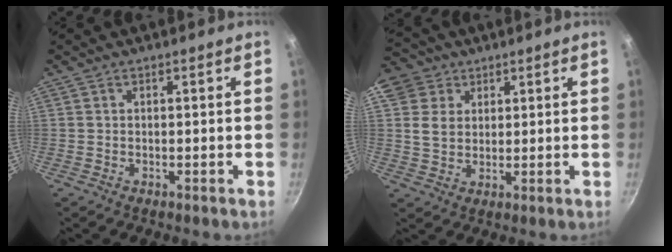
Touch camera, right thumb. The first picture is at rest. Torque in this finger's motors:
{"motor_torque": [-0.60, 2.39, 0.37, -0.15, 0.28]}